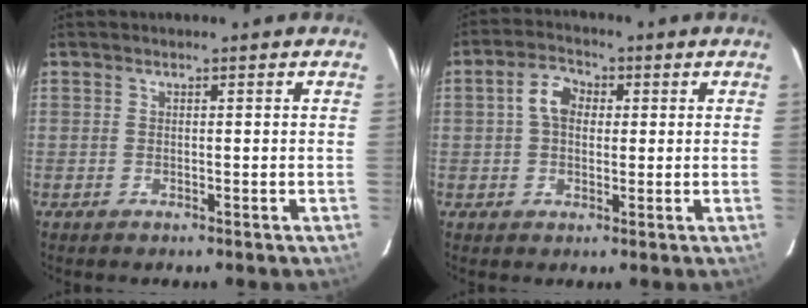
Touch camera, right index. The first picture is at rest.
{"total": 5.3, "force": [0.8, 3.8, 3.6], "torque": [-0.068, 0.020, 0.013]}